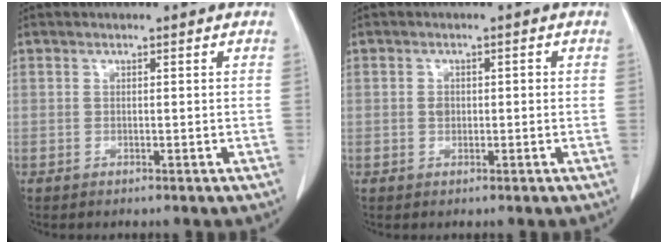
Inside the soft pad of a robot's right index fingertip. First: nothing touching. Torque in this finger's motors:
{"motor_torque": [0.08, -0.04, 0.00, 0.00]}